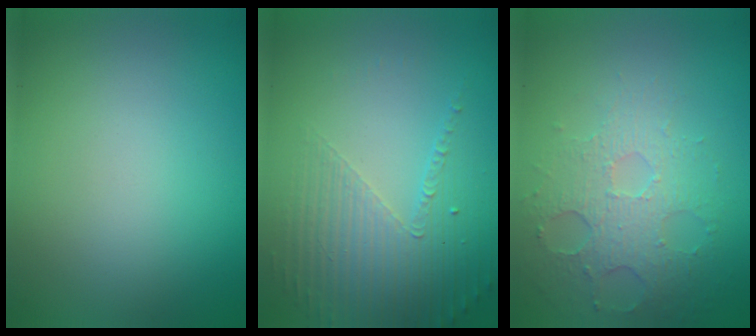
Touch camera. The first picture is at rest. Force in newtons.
{"total": 5.0, "press": 3.2, "slide": 3.8}
{"total": 3.6, "press": 3.2, "slide": 1.6}